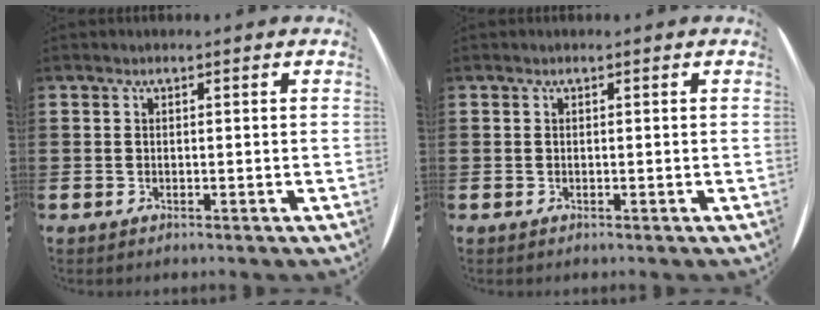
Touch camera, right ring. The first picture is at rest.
{"total": 0.0}